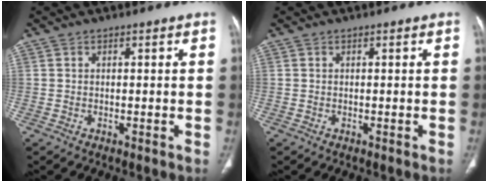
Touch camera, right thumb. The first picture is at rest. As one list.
[{"total": 0.0}]